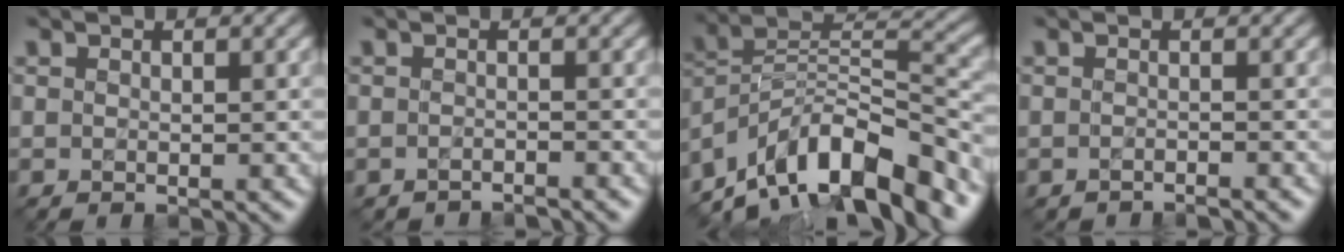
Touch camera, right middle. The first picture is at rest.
{"total": 1.8, "force": [-1.7, 0.1, 0.2], "torque": [0.001, -0.005, -0.027]}
{"total": 12.7, "force": [-9.3, 4.7, 7.4], "torque": [-0.123, 0.029, -0.176]}
{"total": 1.4, "force": [-1.4, 0.1, 0.3], "torque": [0.001, -0.005, -0.025]}